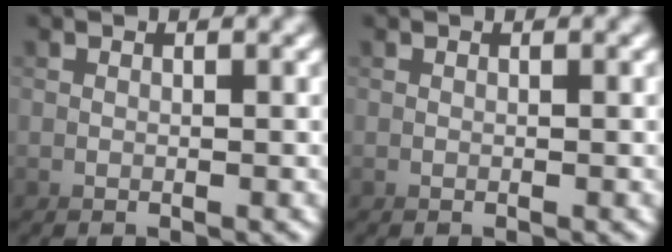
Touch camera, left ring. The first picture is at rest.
{"total": 0.0}